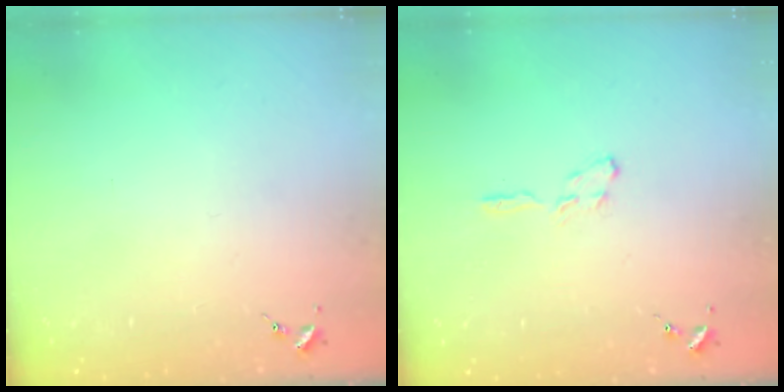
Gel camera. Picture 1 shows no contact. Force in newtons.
{"total": 4.5, "press": 4.5, "slide": 0.5}